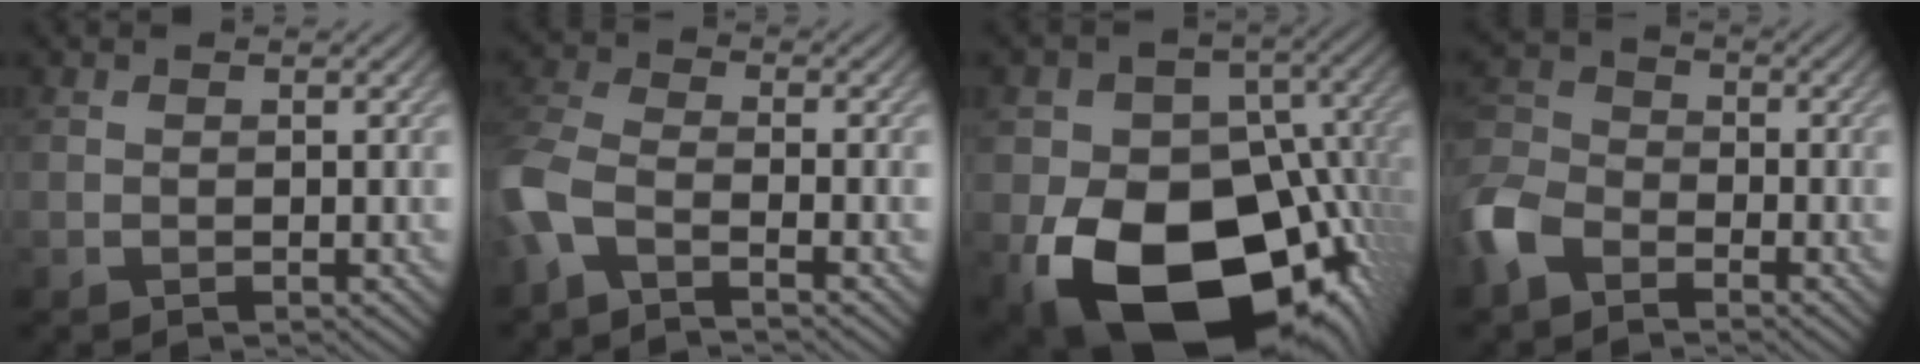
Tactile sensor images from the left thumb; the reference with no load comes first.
{"total": 6.5, "force": [-3.8, 2.6, 4.6], "torque": [-0.116, -0.008, -0.096]}
{"total": 20.8, "force": [-8.6, 13.7, 13.0], "torque": [-0.216, -0.036, -0.118]}
{"total": 7.7, "force": [-4.8, 4.6, 3.9], "torque": [-0.105, -0.005, -0.117]}